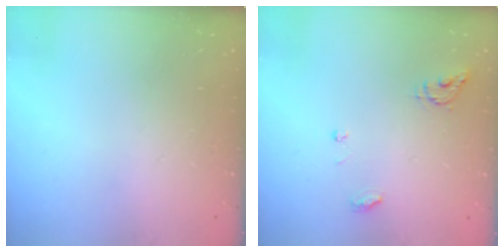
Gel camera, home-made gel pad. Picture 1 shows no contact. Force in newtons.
{"total": 5.3, "press": 5.3, "slide": 0.4}